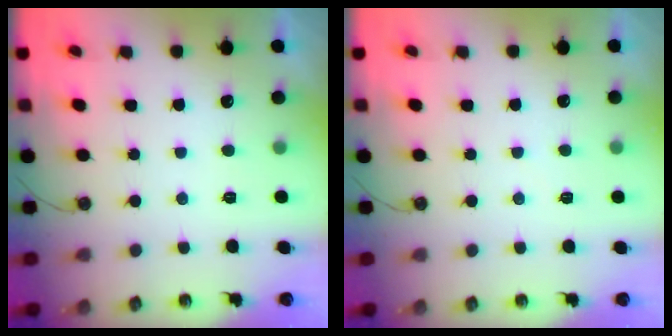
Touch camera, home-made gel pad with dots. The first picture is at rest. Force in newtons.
{"total": 3.3, "press": 3.2, "slide": 0.5}